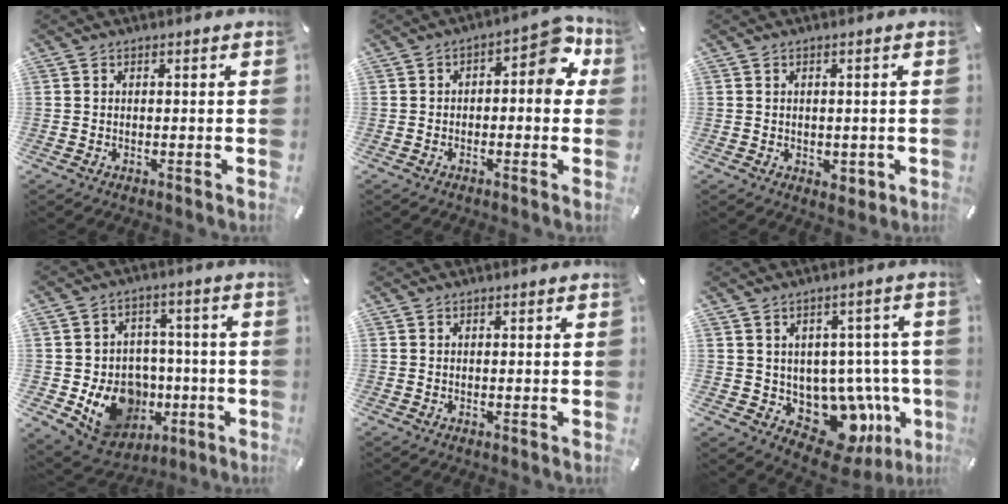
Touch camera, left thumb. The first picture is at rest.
{"total": 8.9, "force": [2.1, 4.6, 7.3], "torque": [-0.082, -0.018, 0.028]}
{"total": 2.2, "force": [-0.4, 1.8, 1.2], "torque": [-0.012, -0.001, -0.007]}
{"total": 14.8, "force": [-3.8, 12.8, 6.4], "torque": [-0.090, 0.016, -0.046]}
{"total": 0.0}
{"total": 12.0, "force": [-3.7, 8.9, 7.1], "torque": [-0.072, -0.003, -0.044]}